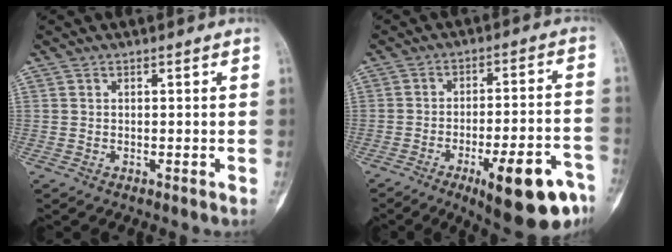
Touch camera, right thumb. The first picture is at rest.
{"total": 17.8, "force": [-9.3, 4.9, 14.3], "torque": [-0.155, 0.049, -0.122]}